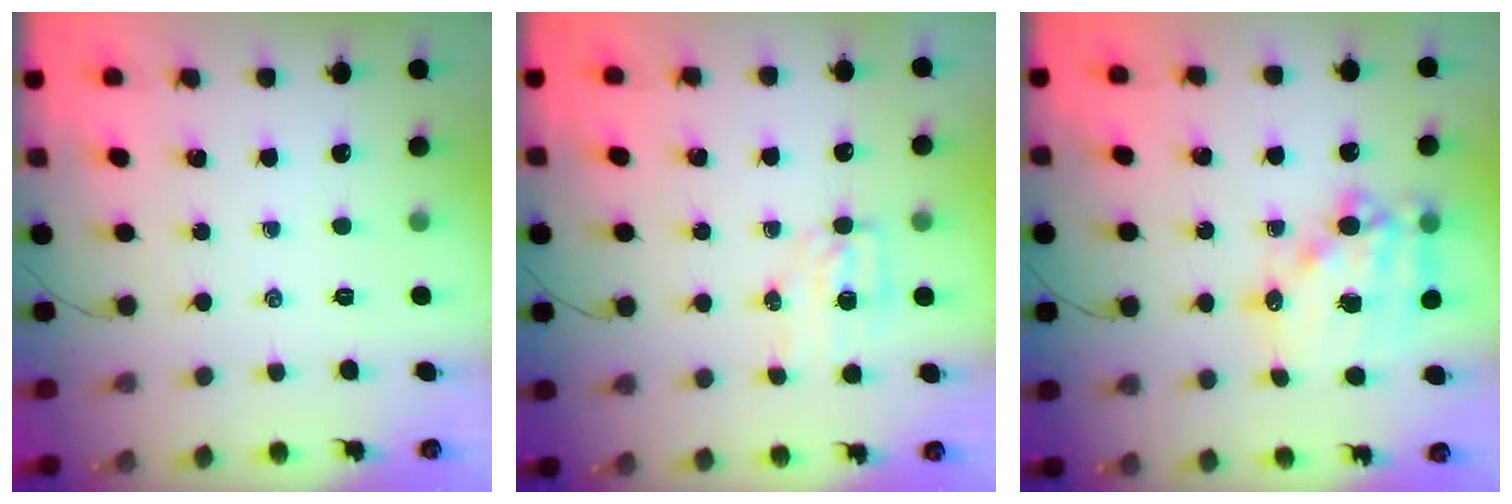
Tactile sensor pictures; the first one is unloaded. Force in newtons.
{"total": 4.5, "press": 4.3, "slide": 1.2}
{"total": 16.4, "press": 16.1, "slide": 3.3}